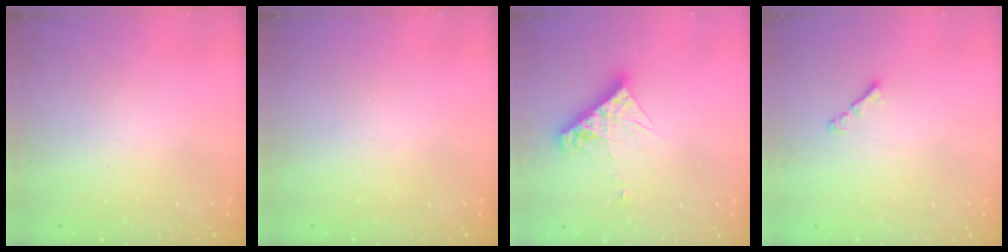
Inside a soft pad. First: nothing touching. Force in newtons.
{"total": 0.0}
{"total": 10.5, "press": 10.4, "slide": 0.9}
{"total": 1.9, "press": 1.8, "slide": 0.6}